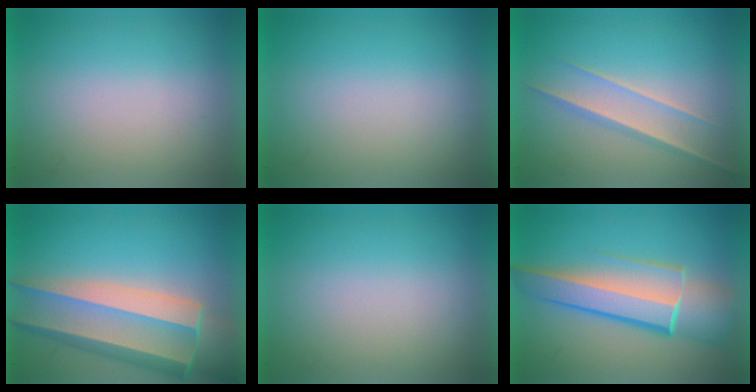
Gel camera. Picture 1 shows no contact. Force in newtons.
{"total": 0.0}
{"total": 1.5}
{"total": 9.9}
{"total": 0.0}
{"total": 6.7}